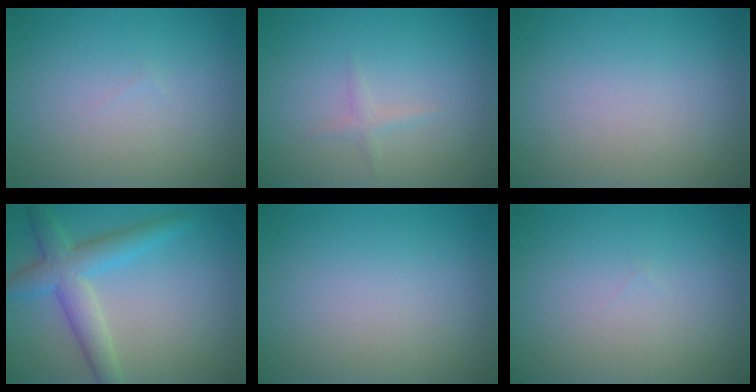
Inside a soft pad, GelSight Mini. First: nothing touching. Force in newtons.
{"total": 0.8, "press": 0.8, "slide": 0.1}
{"total": 0.0}
{"total": 4.6, "press": 4.6, "slide": 0.0}
{"total": 0.0}
{"total": 0.0}